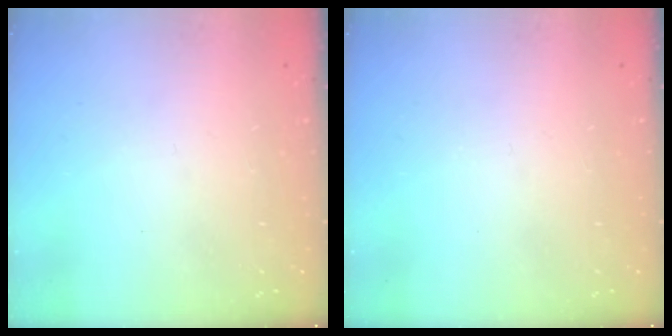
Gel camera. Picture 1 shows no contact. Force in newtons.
{"total": 0.0}